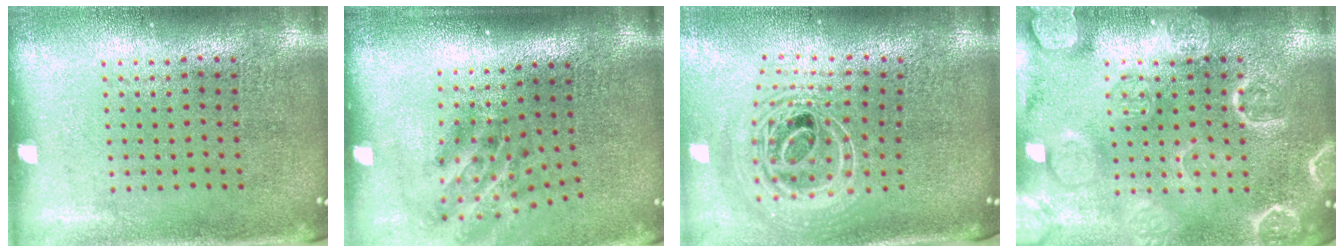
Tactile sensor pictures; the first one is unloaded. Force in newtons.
{"total": 1.9, "press": 1.2, "slide": 1.5}
{"total": 2.7, "press": 2.0, "slide": 1.8}
{"total": 5.5, "press": 5.4, "slide": 0.8}